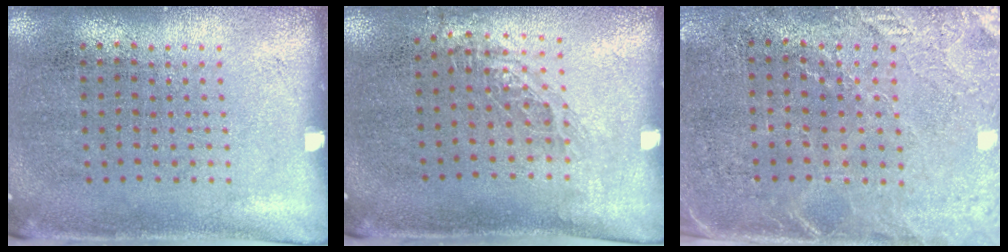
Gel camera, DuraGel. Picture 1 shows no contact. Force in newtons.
{"total": 0.7, "press": 0.7, "slide": 0.1}
{"total": 3.0, "press": 2.7, "slide": 1.2}